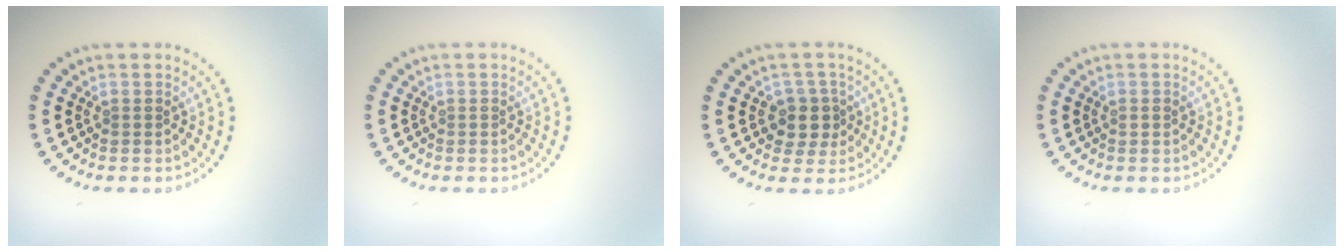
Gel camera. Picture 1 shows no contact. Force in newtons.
{"total": 0.0}
{"total": 2.6, "press": 2.3, "slide": 1.2}
{"total": 0.6, "press": 0.6, "slide": 0.1}